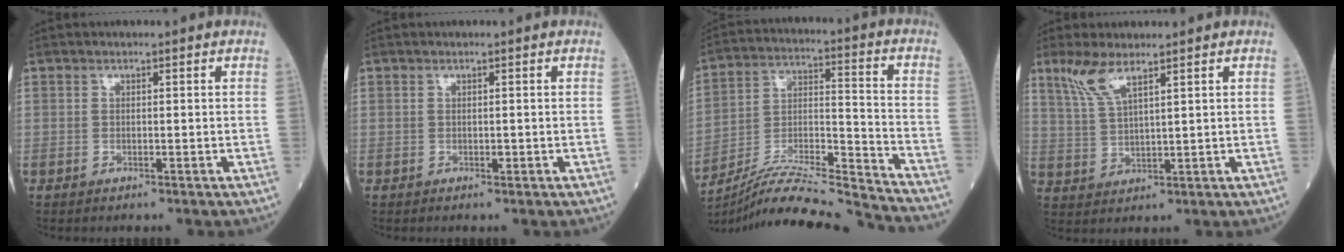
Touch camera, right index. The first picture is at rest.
{"total": 0.6, "force": [-0.1, 0.3, 0.5], "torque": [-0.010, -0.001, 0.000]}
{"total": 21.4, "force": [-20.2, -1.2, 6.8], "torque": [-0.144, -0.012, -0.335]}
{"total": 5.3, "force": [3.7, 0.6, 3.7], "torque": [-0.089, 0.004, 0.082]}